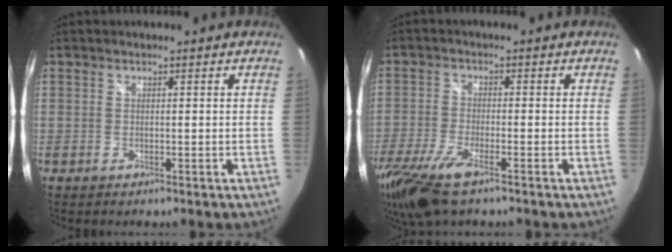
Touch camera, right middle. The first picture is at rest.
{"total": 12.3, "force": [-8.2, 3.6, 8.5], "torque": [-0.197, -0.047, -0.157]}